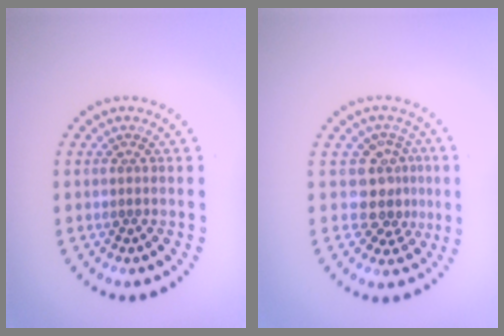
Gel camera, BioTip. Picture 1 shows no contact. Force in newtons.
{"total": 3.2, "press": 2.6, "slide": 1.9}